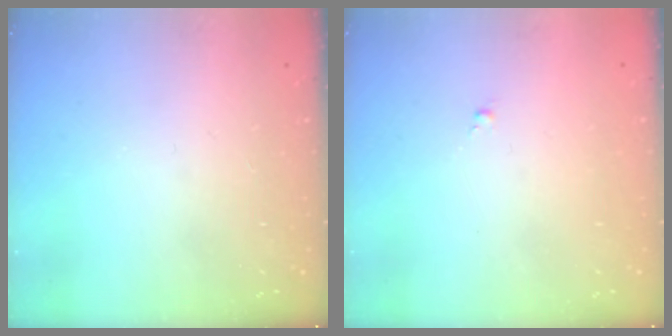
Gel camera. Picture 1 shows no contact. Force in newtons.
{"total": 0.0}